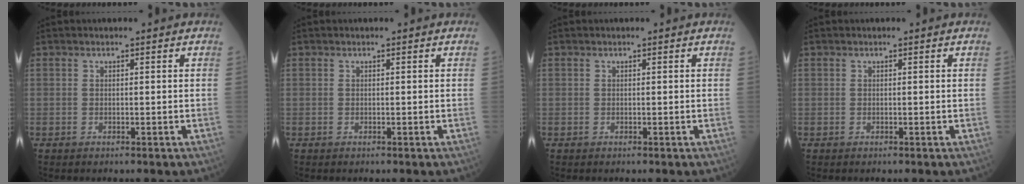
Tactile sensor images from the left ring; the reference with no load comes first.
{"total": 0.0}
{"total": 0.0}
{"total": 0.0}